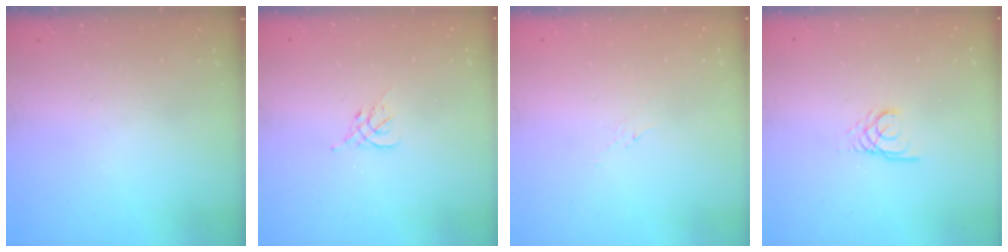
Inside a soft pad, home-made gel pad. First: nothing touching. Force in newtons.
{"total": 1.2, "press": 1.1, "slide": 0.5}
{"total": 2.8, "press": 2.7, "slide": 0.6}
{"total": 2.4, "press": 2.4, "slide": 0.1}